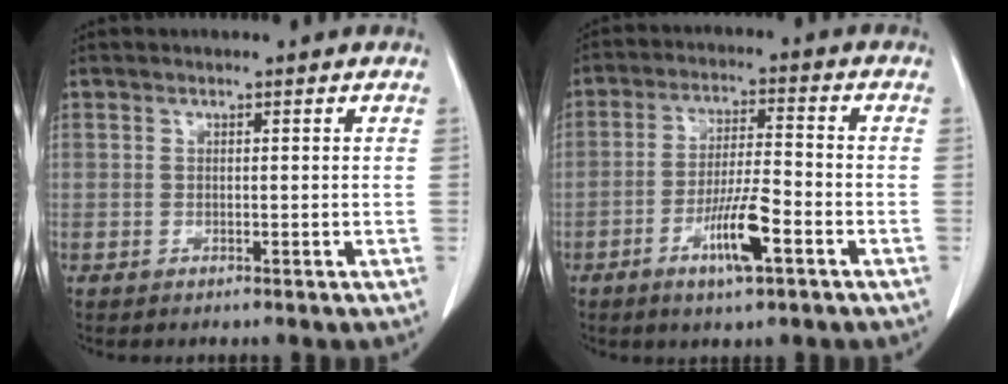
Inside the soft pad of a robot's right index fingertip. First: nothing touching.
{"total": 8.3, "force": [-3.9, 1.0, 7.3], "torque": [-0.138, -0.005, -0.067]}